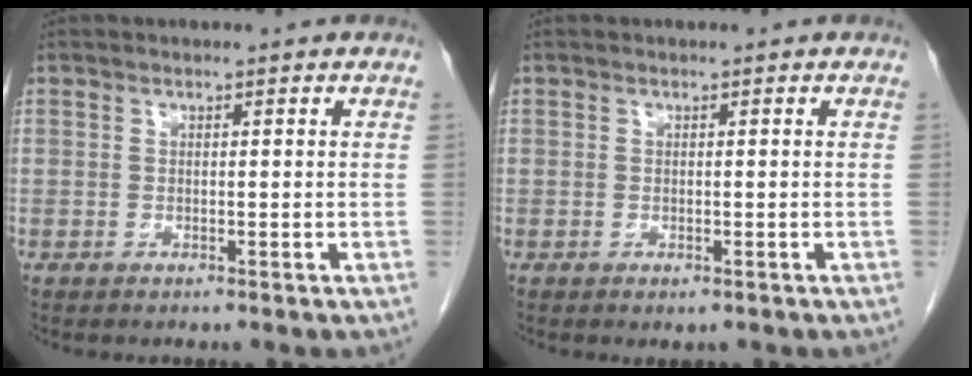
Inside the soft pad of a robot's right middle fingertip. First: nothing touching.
{"total": 0.7, "force": [-0.4, 0.3, 0.5], "torque": [-0.006, -0.002, 0.000]}